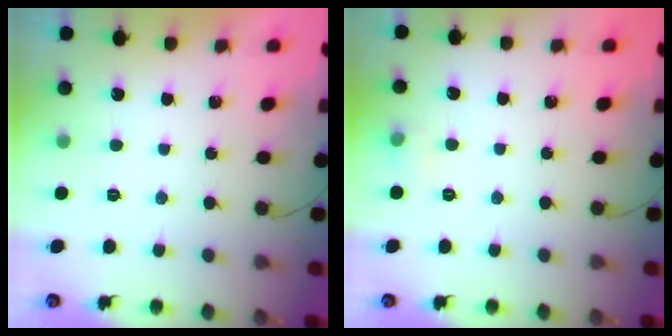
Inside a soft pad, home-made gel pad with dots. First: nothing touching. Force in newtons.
{"total": 5.0, "press": 3.7, "slide": 3.3}